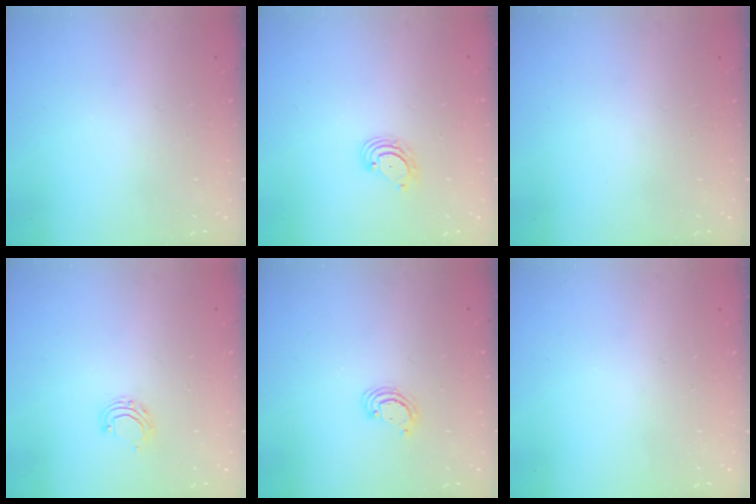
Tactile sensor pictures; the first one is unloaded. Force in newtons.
{"total": 4.0, "press": 3.9, "slide": 0.4}
{"total": 0.0}
{"total": 6.6, "press": 6.6, "slide": 0.7}
{"total": 3.1, "press": 3.1, "slide": 0.3}
{"total": 0.0}